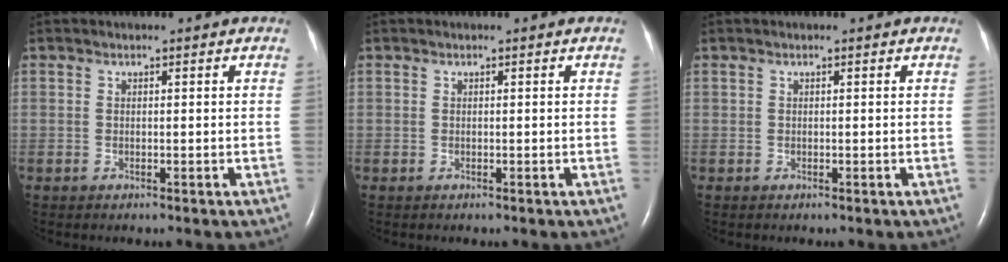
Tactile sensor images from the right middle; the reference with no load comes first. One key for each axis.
{"total": 0.0}
{"total": 0.0}